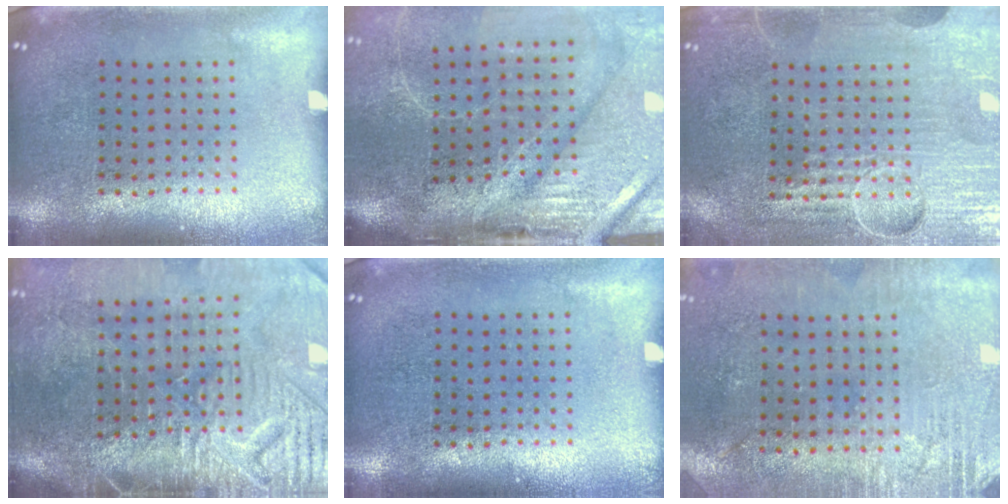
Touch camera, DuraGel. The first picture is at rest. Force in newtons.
{"total": 4.5, "press": 3.7, "slide": 2.5}
{"total": 4.3, "press": 4.1, "slide": 1.4}
{"total": 4.8, "press": 4.2, "slide": 2.4}
{"total": 0.0}
{"total": 2.8, "press": 2.5, "slide": 1.2}